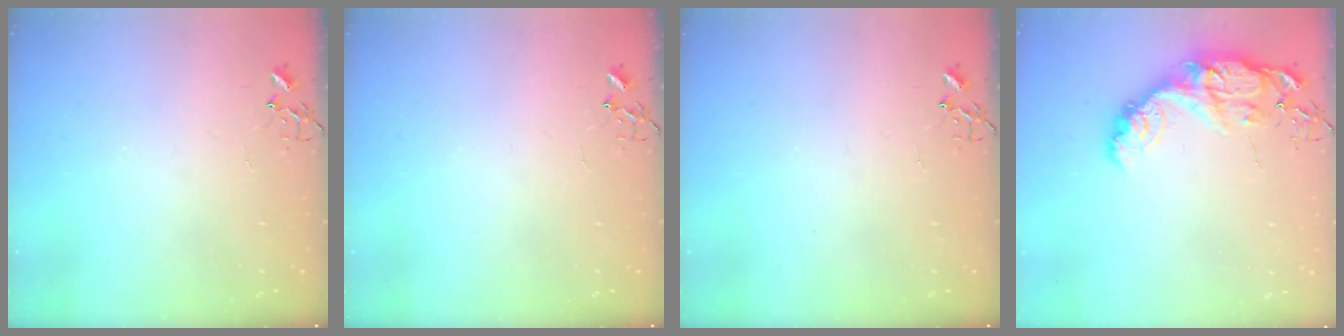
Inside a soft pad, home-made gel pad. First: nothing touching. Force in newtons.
{"total": 0.0}
{"total": 0.0}
{"total": 13.9, "press": 13.9, "slide": 1.1}